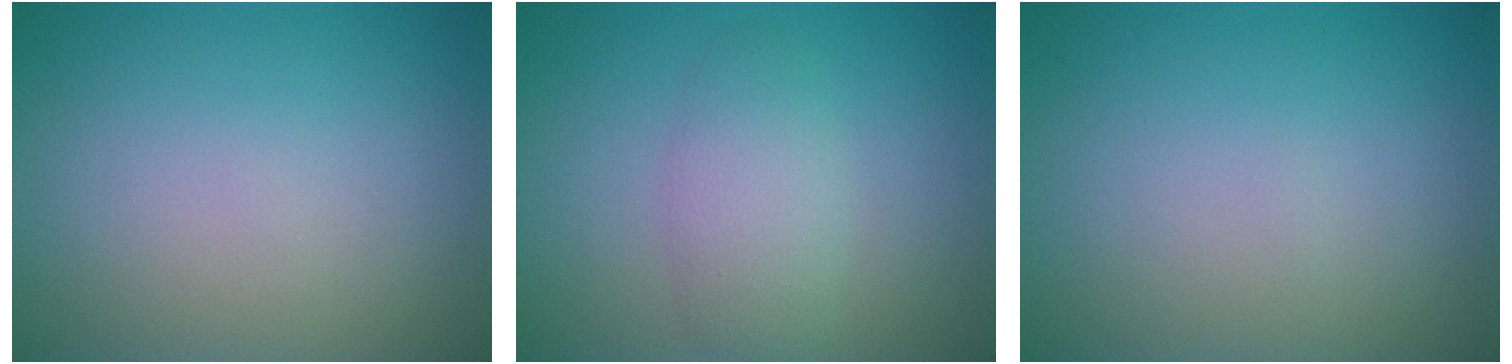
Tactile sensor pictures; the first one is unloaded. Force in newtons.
{"total": 2.9, "press": 2.9, "slide": 0.1}
{"total": 0.0}